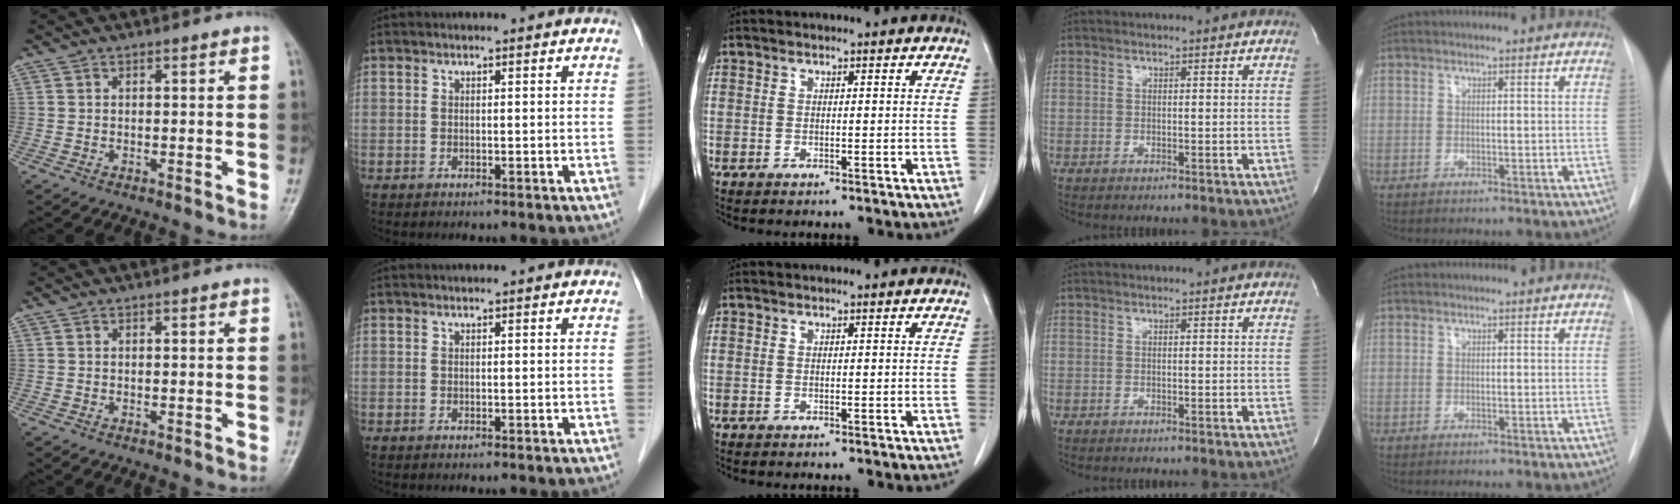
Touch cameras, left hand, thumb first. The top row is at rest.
{}